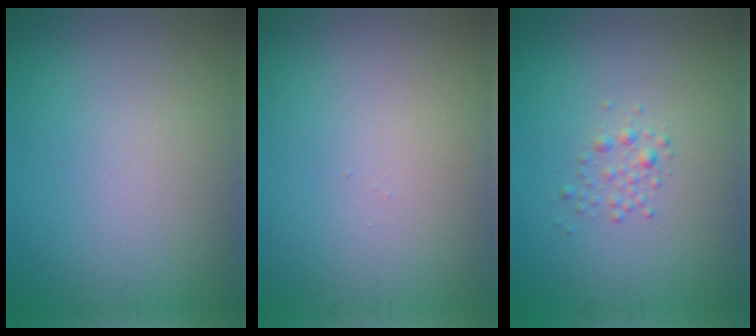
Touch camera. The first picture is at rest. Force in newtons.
{"total": 0.0}
{"total": 1.2, "press": 1.2, "slide": 0.0}